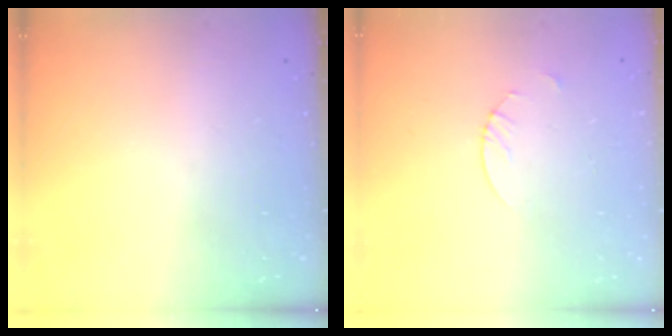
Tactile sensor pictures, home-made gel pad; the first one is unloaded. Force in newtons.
{"total": 1.8, "press": 1.8, "slide": 0.2}